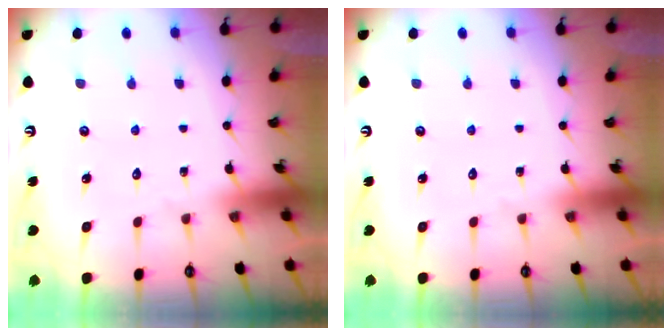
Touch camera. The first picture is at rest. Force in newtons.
{"total": 0.0}